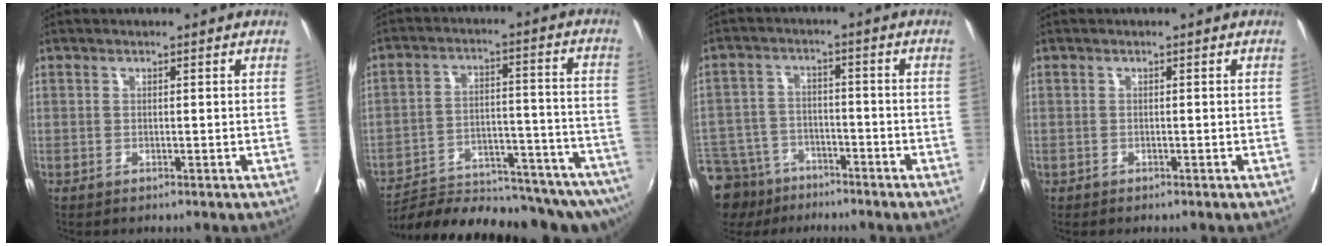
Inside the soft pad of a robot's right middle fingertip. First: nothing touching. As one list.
[{"total": 23.3, "force": [-21.1, 1.7, 9.9], "torque": [-0.098, 0.001, -0.299]}, {"total": 13.4, "force": [-10.3, 7.6, 3.7], "torque": [-0.091, 0.006, -0.161]}, {"total": 0.0}]